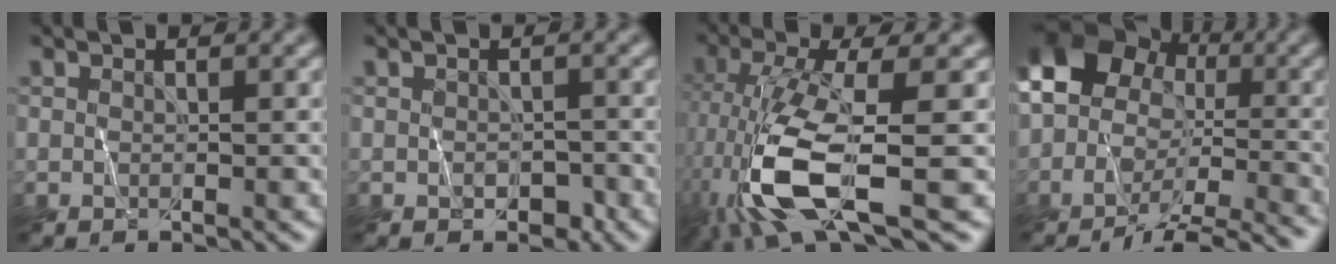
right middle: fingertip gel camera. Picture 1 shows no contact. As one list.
[{"total": 1.3, "force": [-0.5, 1.0, 0.7], "torque": [-0.010, -0.005, -0.006]}, {"total": 10.5, "force": [-3.7, 2.9, 9.4], "torque": [-0.212, -0.013, -0.069]}, {"total": 12.0, "force": [-4.5, 9.0, 6.5], "torque": [-0.099, -0.007, -0.065]}]